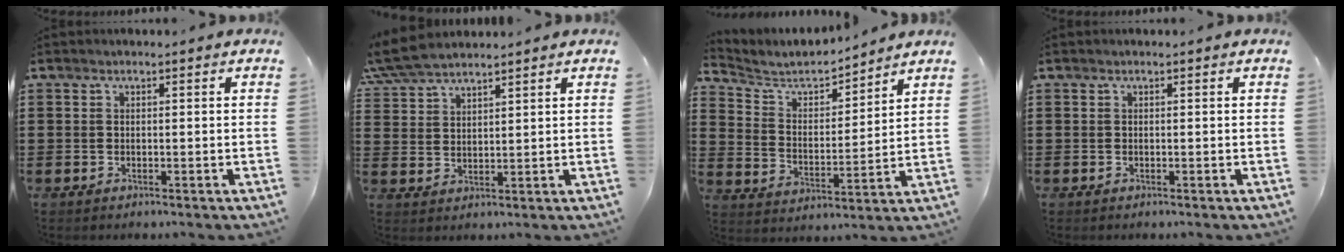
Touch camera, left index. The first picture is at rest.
{"total": 5.4, "force": [4.9, 1.2, 1.9], "torque": [-0.055, -0.008, 0.093]}
{"total": 5.6, "force": [5.2, 1.4, 1.5], "torque": [-0.059, -0.036, 0.084]}
{"total": 0.0}